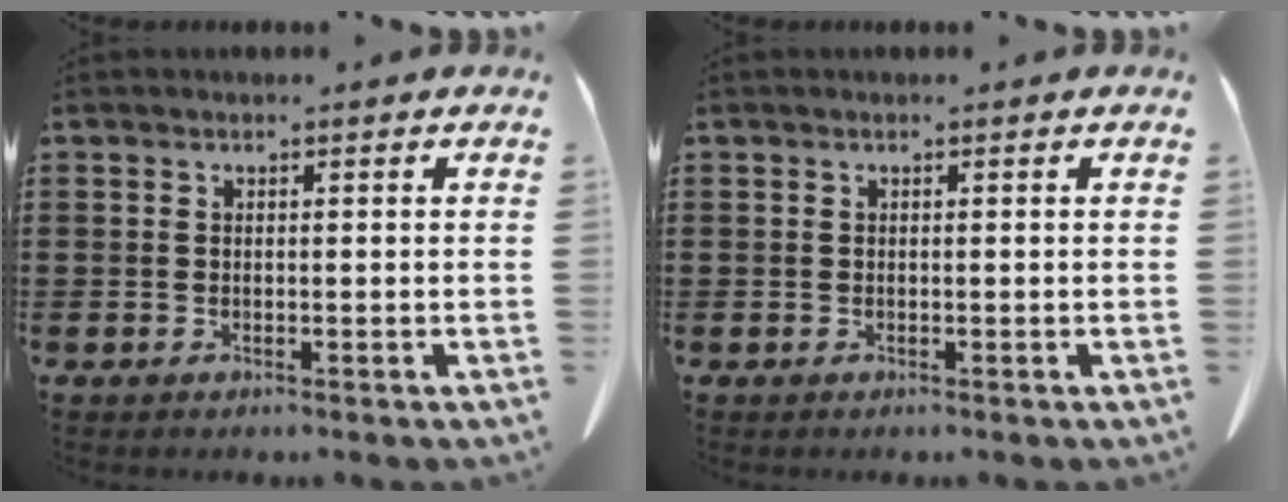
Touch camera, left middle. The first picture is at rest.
{"total": 0.0}